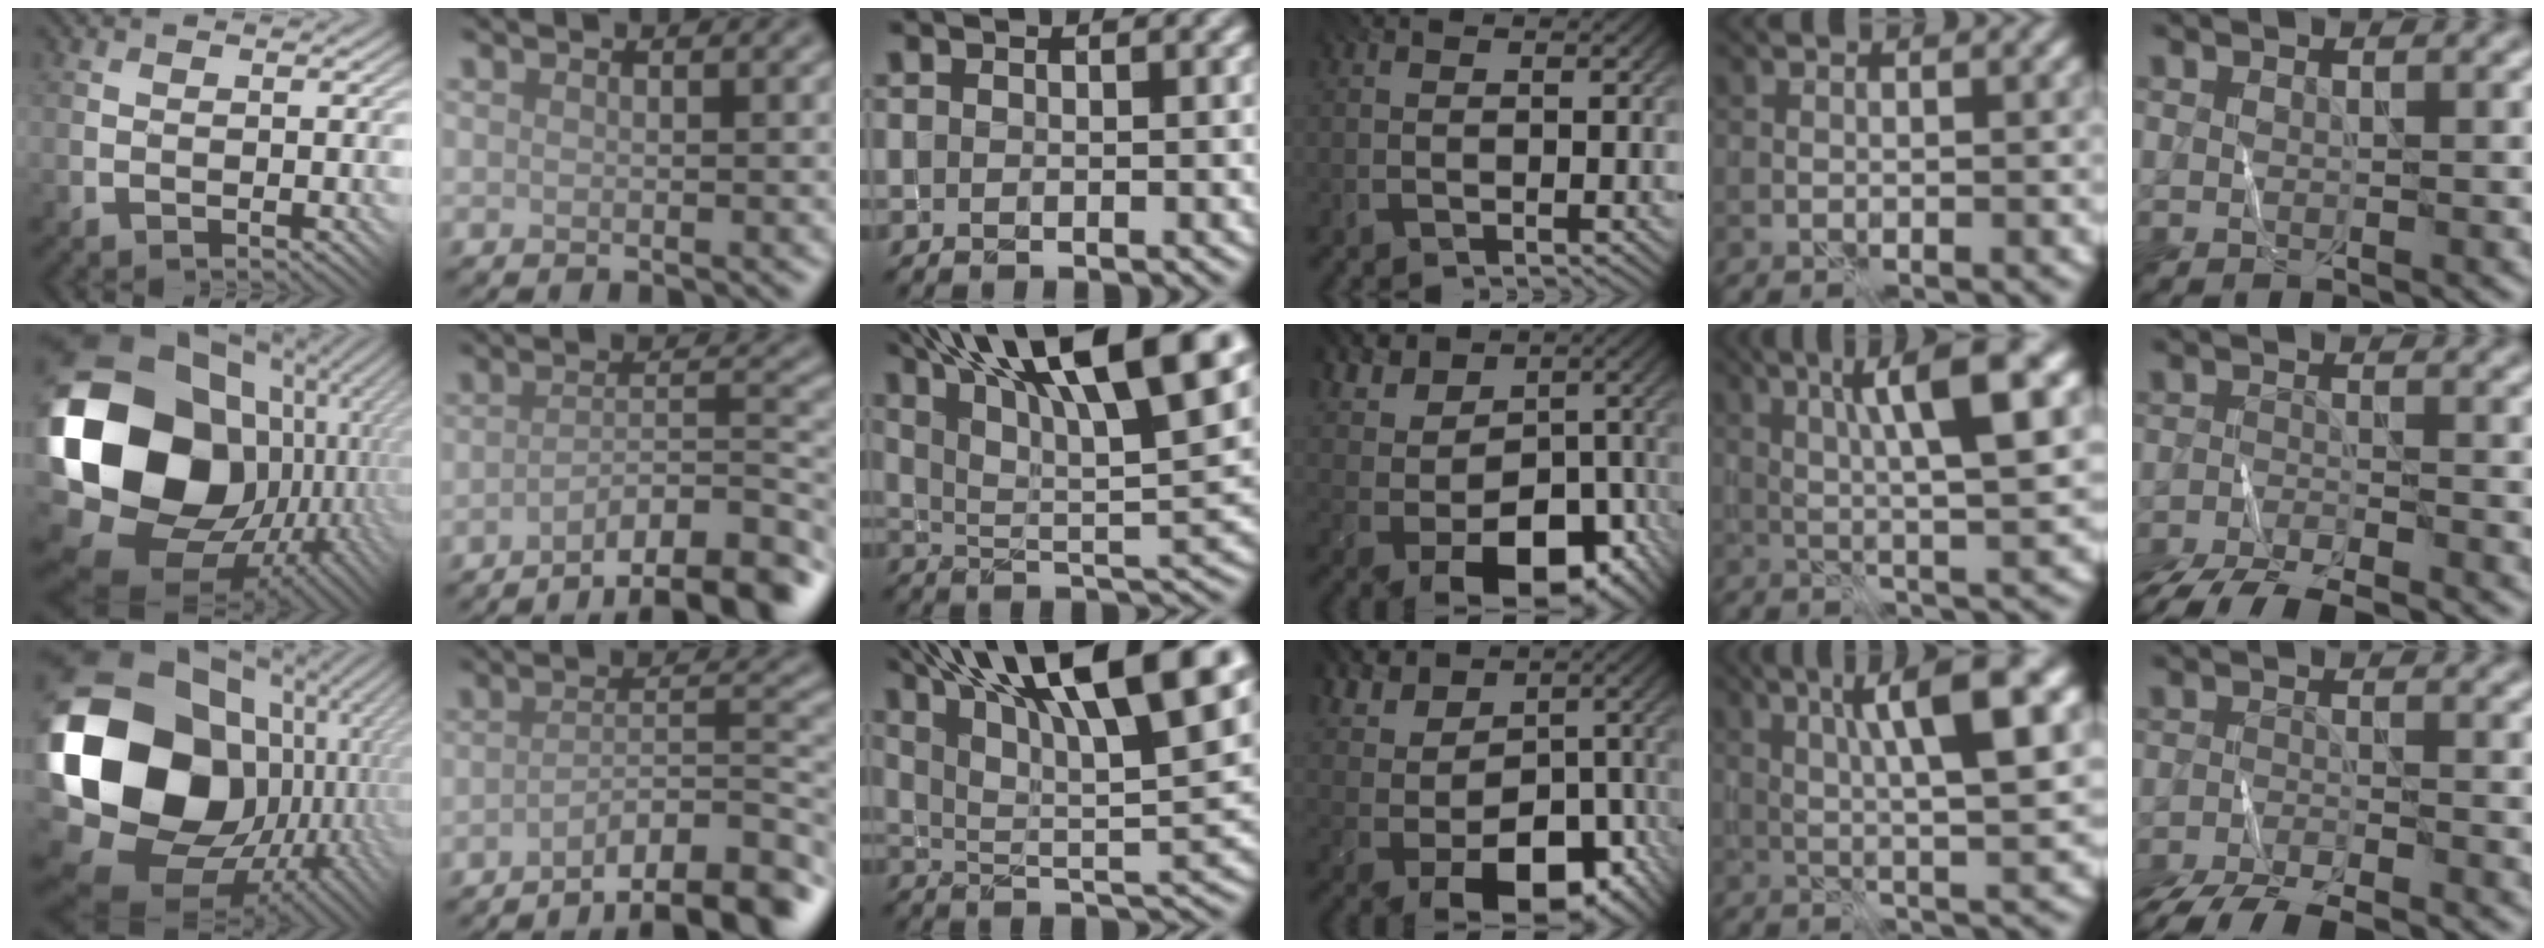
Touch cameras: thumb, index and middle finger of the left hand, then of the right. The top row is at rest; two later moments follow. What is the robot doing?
{"motion": "fold", "object": "shorts"}